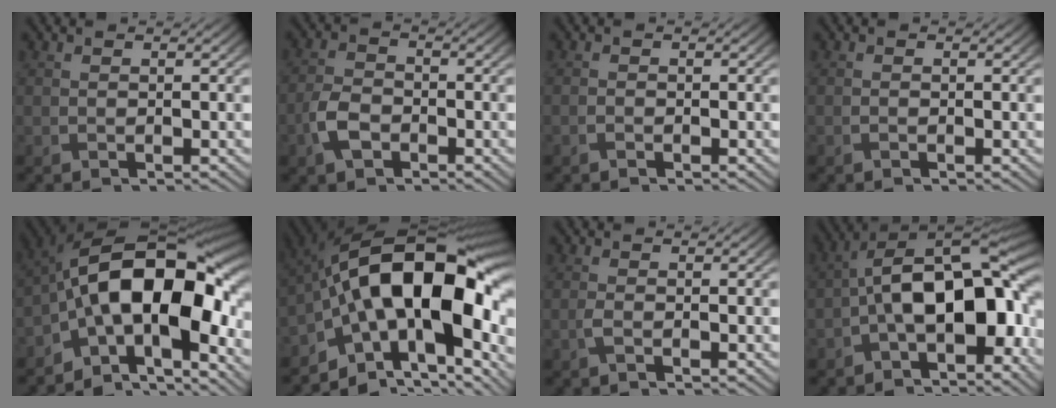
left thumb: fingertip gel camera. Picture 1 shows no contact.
{"total": 4.4, "force": [-2.2, 2.7, 2.7], "torque": [-0.065, -0.001, -0.053]}
{"total": 0.6, "force": [-0.5, 0.3, 0.2], "torque": [-0.002, -0.001, -0.009]}
{"total": 0.0}
{"total": 16.8, "force": [-3.9, 8.9, 13.7], "torque": [-0.197, 0.005, -0.077]}
{"total": 19.6, "force": [-2.2, 10.8, 16.2], "torque": [-0.262, 0.015, -0.039]}
{"total": 1.0, "force": [-0.4, 0.3, 0.9], "torque": [-0.022, 0.002, -0.011]}
{"total": 13.9, "force": [-2.7, 6.8, 11.8], "torque": [-0.190, 0.014, -0.062]}